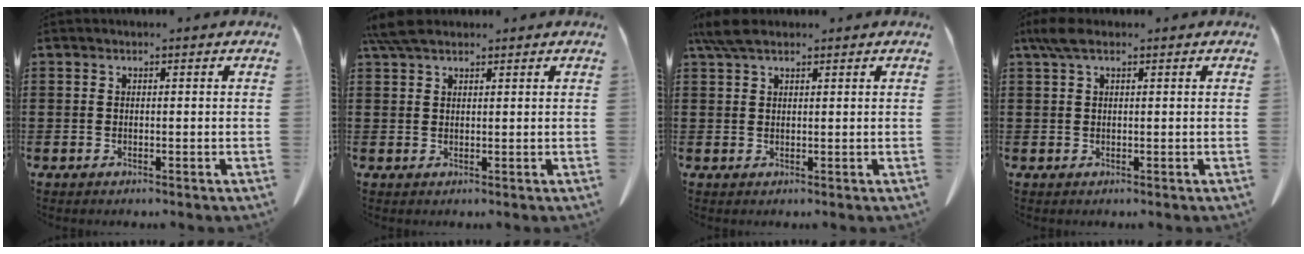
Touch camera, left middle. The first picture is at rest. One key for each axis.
{"total": 3.9, "fx": 2.9, "fy": 1.3, "fz": 2.3, "tx": -0.053, "ty": 0.003, "tz": 0.057}
{"total": 3.6, "fx": 2.5, "fy": 1.3, "fz": 2.3, "tx": -0.052, "ty": 0.005, "tz": 0.048}
{"total": 3.0, "fx": 1.3, "fy": 1.3, "fz": 2.4, "tx": -0.059, "ty": 0.002, "tz": 0.022}